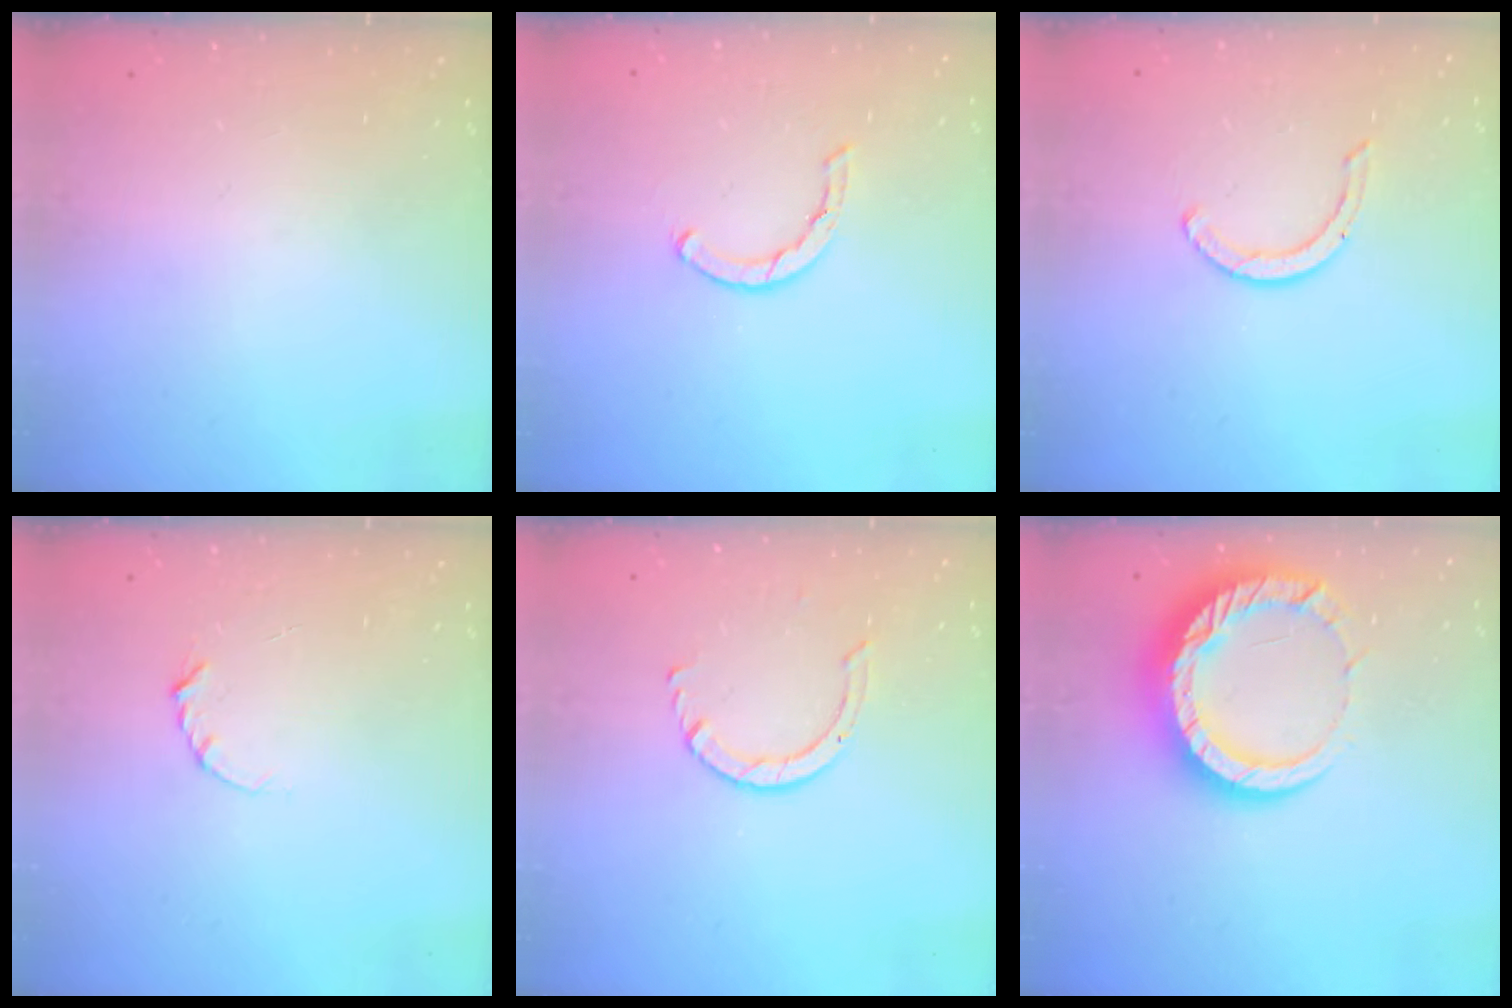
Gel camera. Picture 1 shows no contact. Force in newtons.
{"total": 2.0, "press": 2.0, "slide": 0.2}
{"total": 3.1, "press": 3.0, "slide": 0.3}
{"total": 2.9, "press": 2.9, "slide": 0.3}
{"total": 4.4, "press": 4.3, "slide": 0.4}
{"total": 14.0, "press": 14.0, "slide": 1.2}